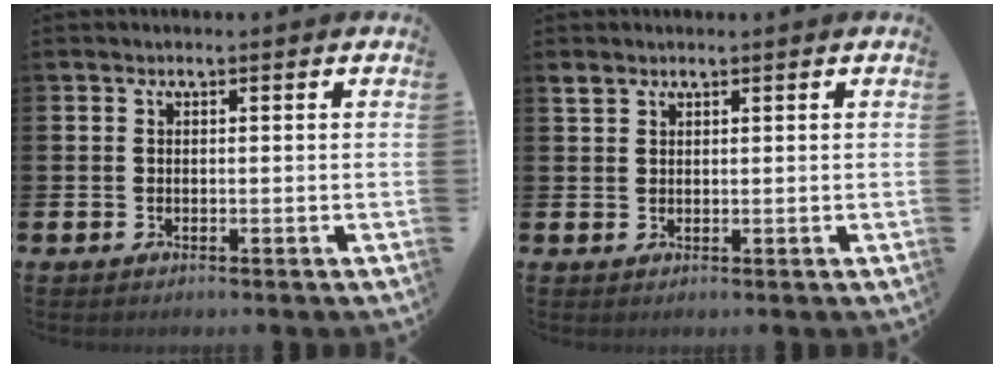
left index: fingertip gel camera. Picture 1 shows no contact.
{"total": 1.7, "force": [1.5, 0.7, 0.2], "torque": [0.005, -0.001, 0.026]}